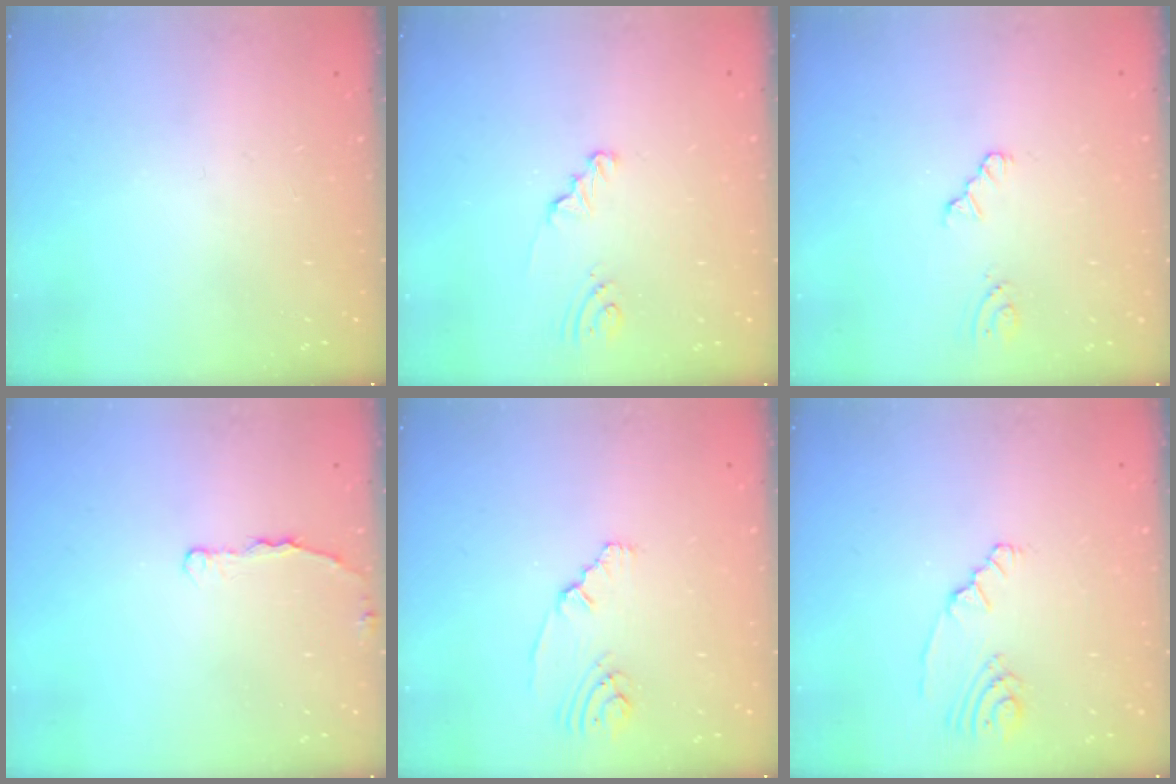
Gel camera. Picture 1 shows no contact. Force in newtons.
{"total": 1.7, "press": 1.7, "slide": 0.2}
{"total": 1.6, "press": 1.6, "slide": 0.3}
{"total": 2.3, "press": 2.3, "slide": 0.4}
{"total": 2.2, "press": 2.2, "slide": 0.5}
{"total": 2.3, "press": 2.3, "slide": 0.3}